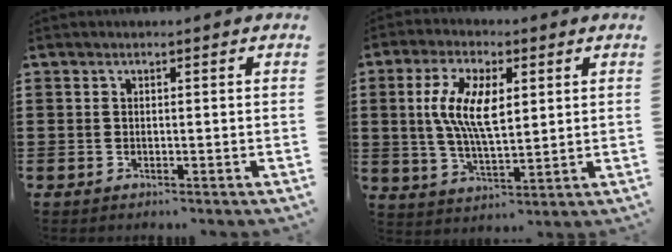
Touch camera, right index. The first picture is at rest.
{"total": 9.2, "force": [1.7, 4.0, 8.1], "torque": [-0.172, 0.009, 0.027]}